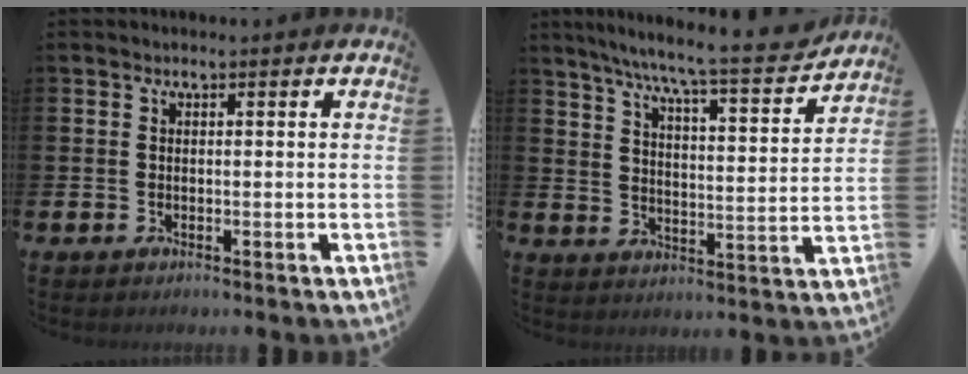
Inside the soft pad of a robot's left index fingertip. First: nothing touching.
{"total": 8.7, "force": [7.9, 0.2, 3.7], "torque": [-0.096, -0.054, 0.133]}